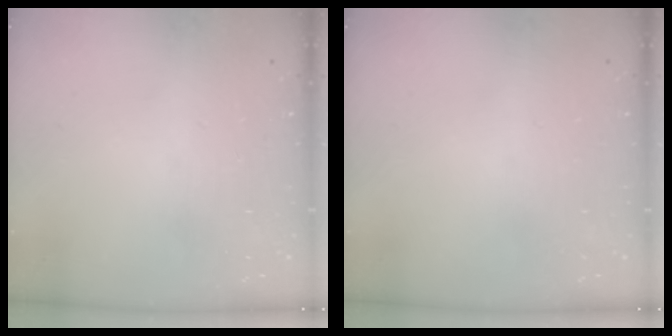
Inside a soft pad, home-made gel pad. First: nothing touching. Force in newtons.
{"total": 0.0}